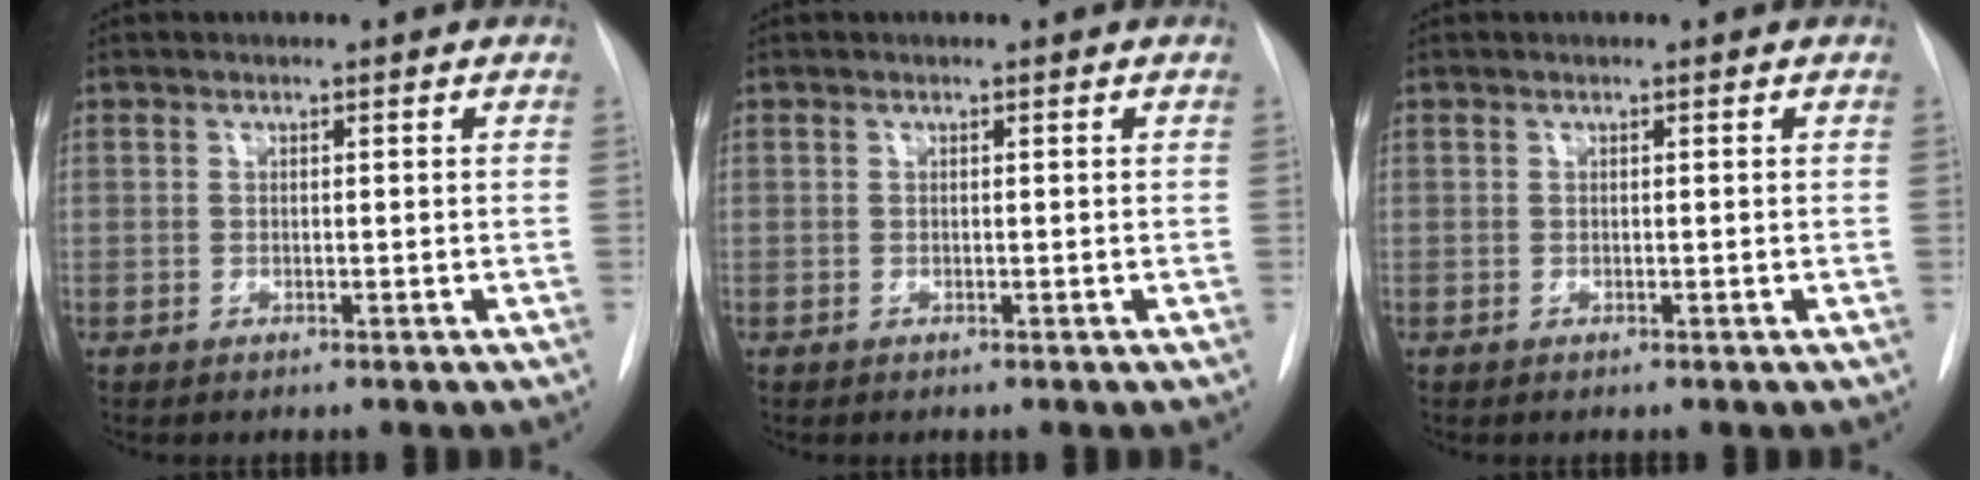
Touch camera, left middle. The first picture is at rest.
{"total": 0.0}
{"total": 0.0}